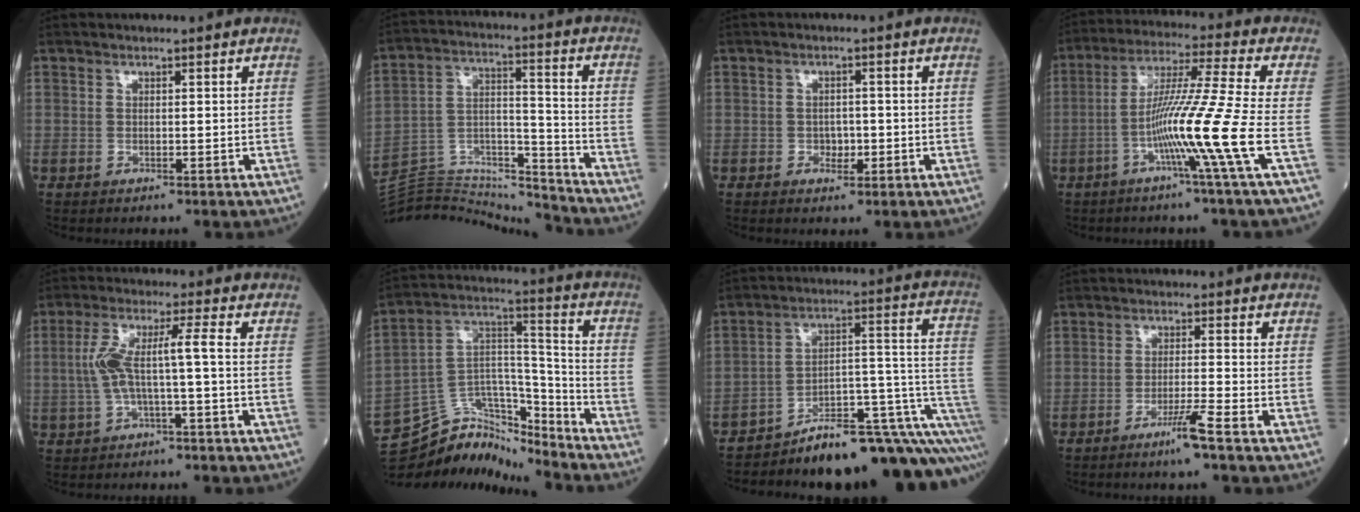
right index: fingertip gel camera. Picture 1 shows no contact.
{"total": 16.6, "force": [-16.5, 1.2, 1.4], "torque": [-0.025, 0.057, -0.272]}
{"total": 2.4, "force": [-0.8, 1.6, 1.5], "torque": [-0.015, 0.005, -0.010]}
{"total": 12.4, "force": [-4.1, -3.1, 11.3], "torque": [-0.210, -0.010, -0.082]}
{"total": 7.7, "force": [-0.7, 0.3, 7.7], "torque": [-0.162, 0.032, -0.012]}
{"total": 14.4, "force": [-13.7, 3.9, 2.1], "torque": [-0.036, 0.077, -0.237]}
{"total": 18.7, "force": [-12.5, 3.6, 13.4], "torque": [-0.105, 0.071, -0.174]}
{"total": 4.4, "force": [-3.0, -1.0, 3.0], "torque": [-0.056, -0.009, -0.061]}